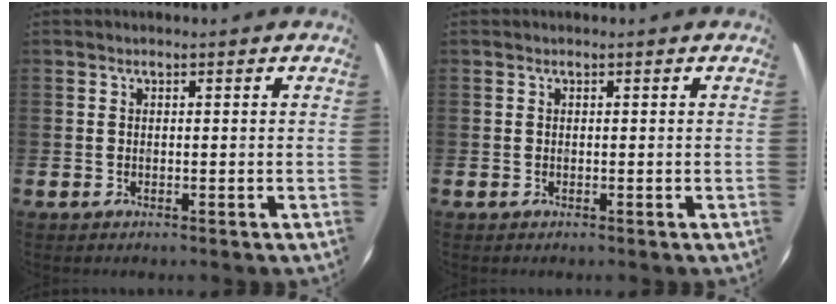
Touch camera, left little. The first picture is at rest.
{"total": 0.0}